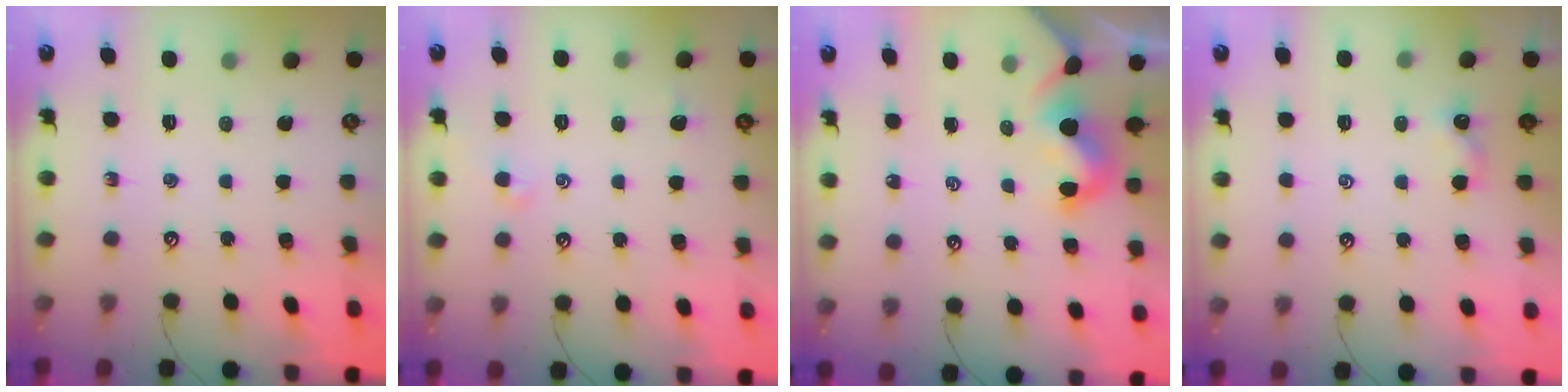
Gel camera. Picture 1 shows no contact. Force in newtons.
{"total": 0.8, "press": 0.7, "slide": 0.4}
{"total": 3.0, "press": 2.9, "slide": 0.5}
{"total": 1.2, "press": 1.1, "slide": 0.3}